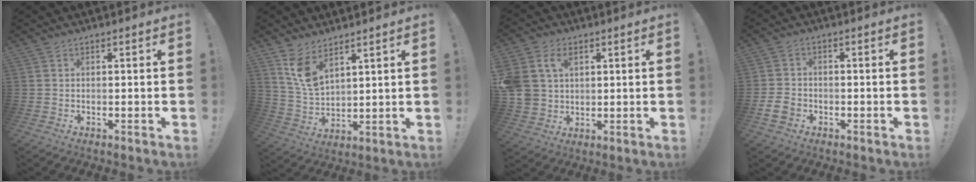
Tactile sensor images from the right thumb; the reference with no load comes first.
{"total": 8.9, "force": [6.4, 4.1, 4.7], "torque": [-0.077, -0.039, 0.125]}
{"total": 9.9, "force": [3.9, 7.7, 4.9], "torque": [-0.106, -0.008, 0.076]}
{"total": 5.7, "force": [-2.3, 4.2, 3.1], "torque": [-0.064, 0.005, -0.042]}